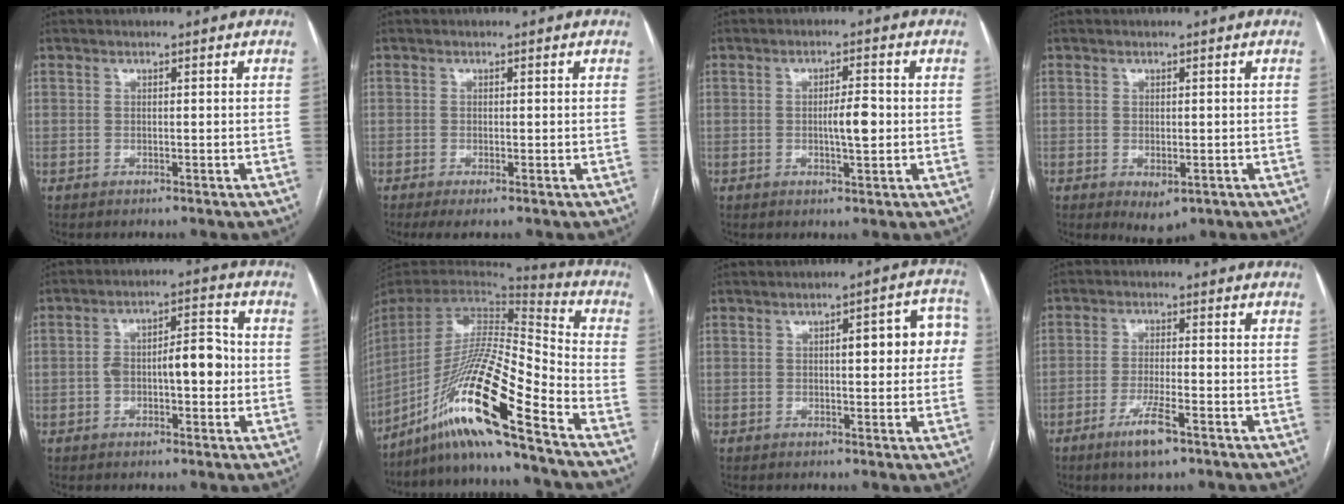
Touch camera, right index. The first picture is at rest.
{"total": 2.4, "force": [-0.9, 0.6, 2.1], "torque": [-0.037, -0.007, -0.012]}
{"total": 4.2, "force": [-0.3, 0.8, 4.1], "torque": [-0.066, 0.001, -0.003]}
{"total": 3.3, "force": [-1.2, 1.8, 2.5], "torque": [-0.033, -0.006, -0.004]}
{"total": 8.4, "force": [-0.8, 3.2, 7.7], "torque": [-0.131, 0.027, -0.011]}
{"total": 20.3, "force": [-13.7, -0.6, 15.1], "torque": [-0.321, -0.020, -0.259]}
{"total": 8.3, "force": [1.1, 2.5, 7.9], "torque": [-0.086, 0.030, 0.009]}
{"total": 5.8, "force": [-3.5, 0.7, 4.6], "torque": [-0.089, -0.008, -0.061]}